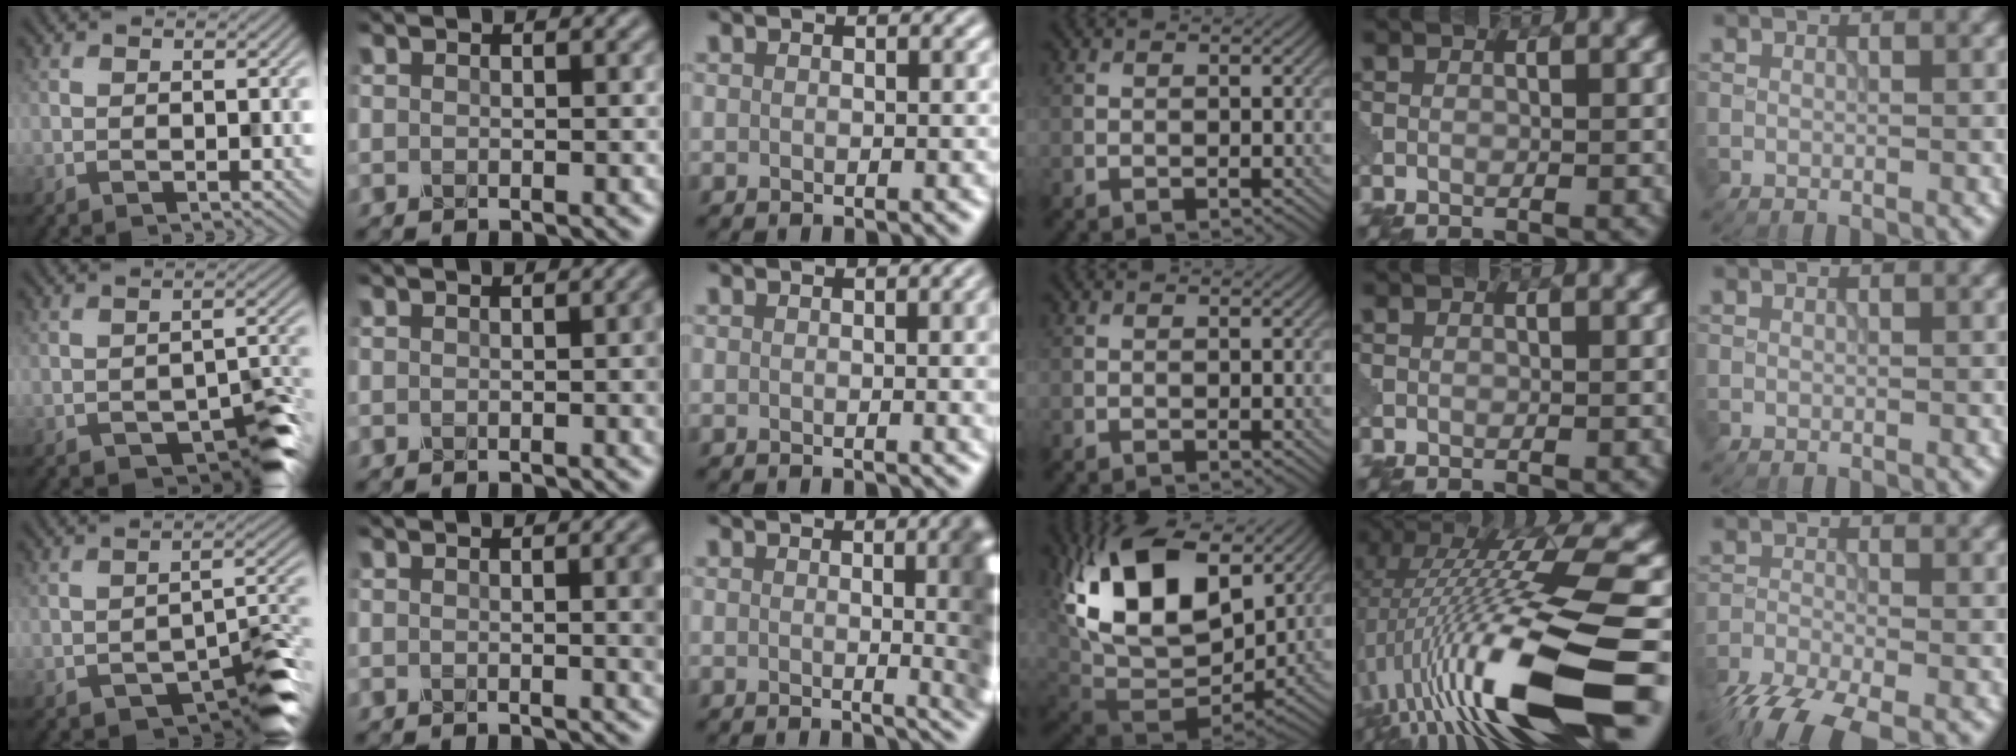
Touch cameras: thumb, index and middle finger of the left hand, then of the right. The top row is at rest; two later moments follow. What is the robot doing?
{"motion": "disassemble", "object": "pitcher"}